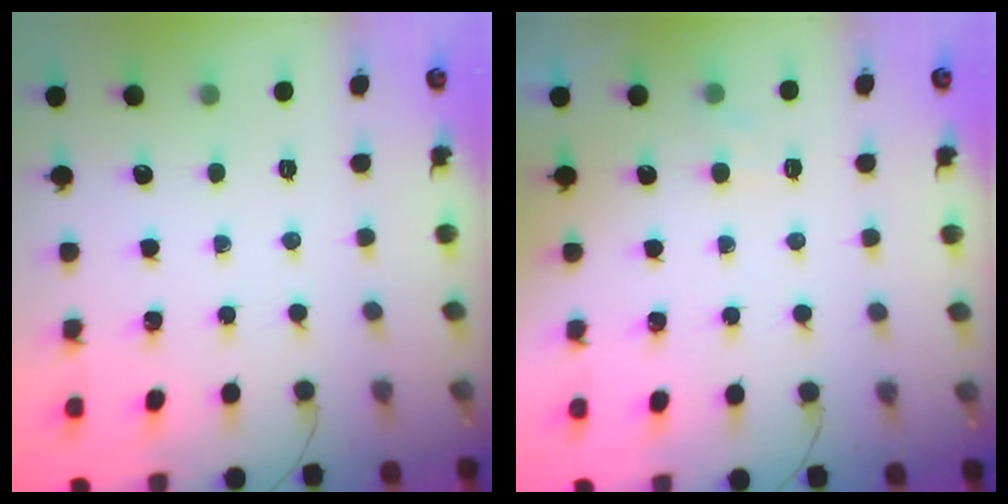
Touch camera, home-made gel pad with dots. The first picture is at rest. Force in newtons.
{"total": 4.8, "press": 4.6, "slide": 1.3}